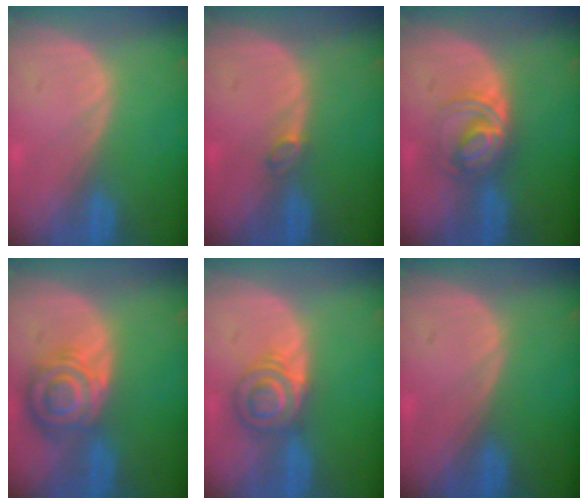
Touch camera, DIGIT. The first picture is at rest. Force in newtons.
{"total": 1.4, "press": 1.3, "slide": 0.3}
{"total": 5.9, "press": 5.5, "slide": 2.1}
{"total": 8.3, "press": 7.2, "slide": 4.1}
{"total": 5.7, "press": 5.6, "slide": 1.0}
{"total": 0.0}